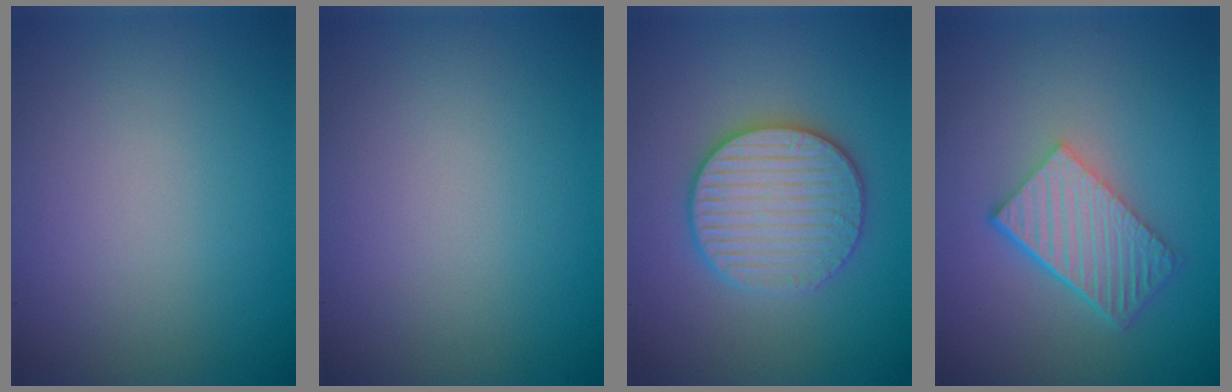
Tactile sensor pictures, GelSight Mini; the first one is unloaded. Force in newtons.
{"total": 0.0}
{"total": 5.7, "press": 5.6, "slide": 1.1}
{"total": 5.7, "press": 3.9, "slide": 4.1}